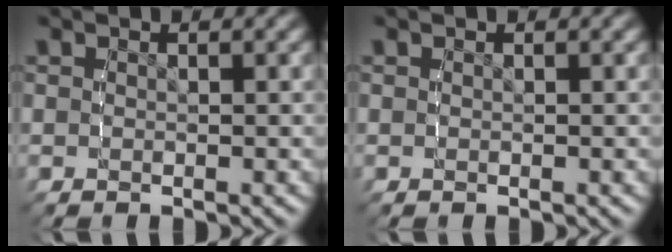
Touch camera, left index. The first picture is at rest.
{"total": 0.0}